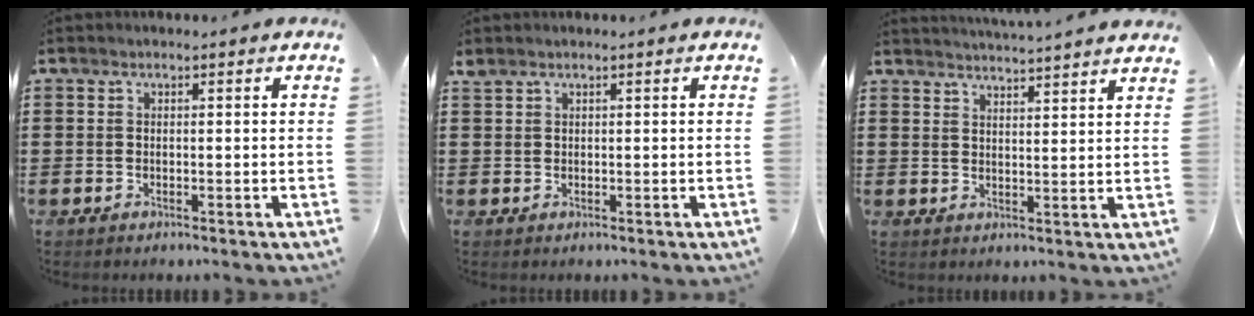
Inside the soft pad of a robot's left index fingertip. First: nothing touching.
{"total": 0.9, "force": [0.8, 0.3, 0.4], "torque": [-0.010, 0.000, 0.016]}
{"total": 3.5, "force": [3.4, -0.8, 0.1], "torque": [-0.013, -0.020, 0.062]}